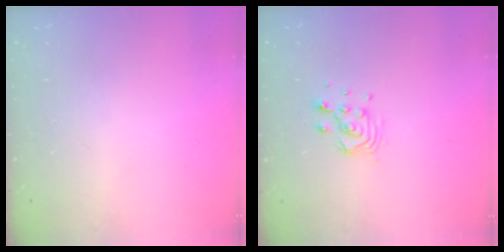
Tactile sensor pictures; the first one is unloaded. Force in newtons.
{"total": 7.0, "press": 7.0, "slide": 0.5}